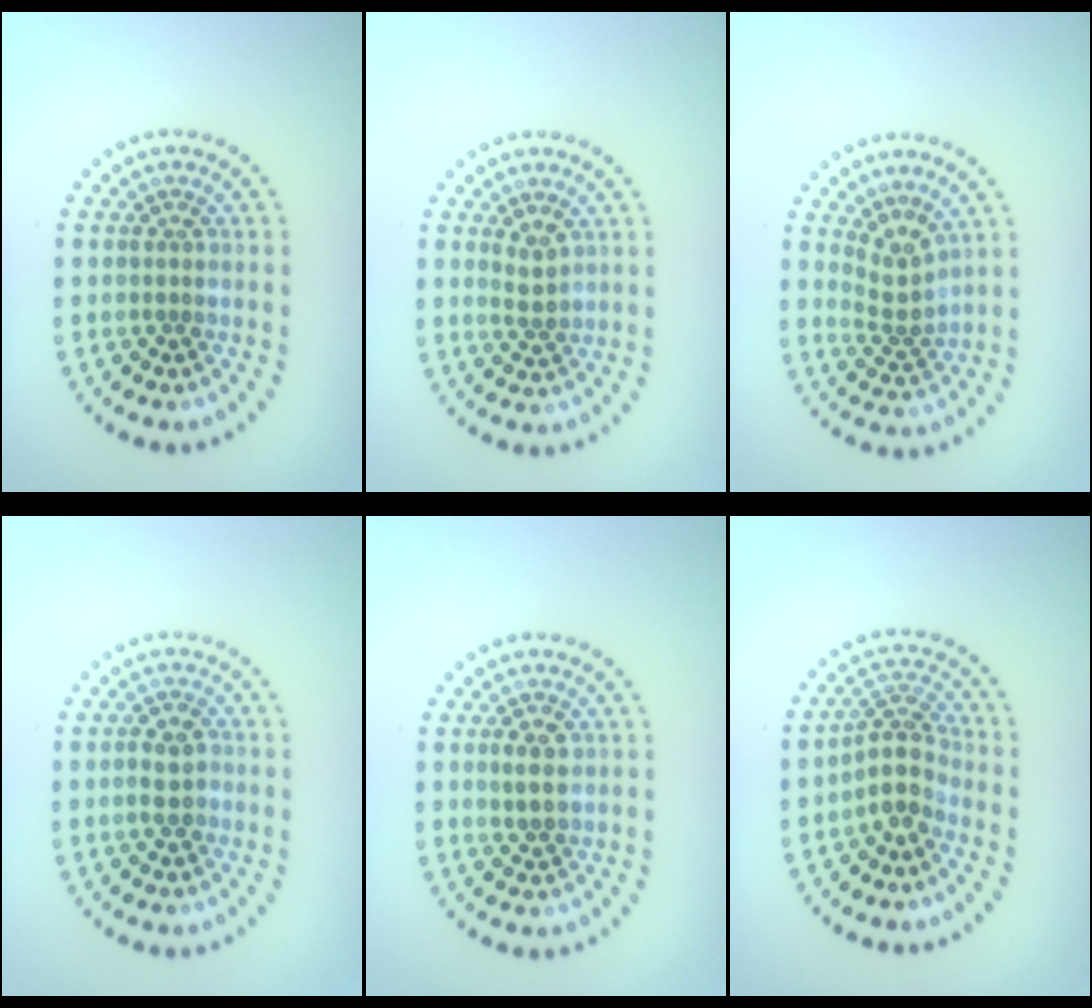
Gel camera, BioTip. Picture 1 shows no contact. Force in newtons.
{"total": 1.7, "press": 1.6, "slide": 0.5}
{"total": 2.5, "press": 1.8, "slide": 1.7}
{"total": 2.4, "press": 2.3, "slide": 0.5}
{"total": 2.1, "press": 2.1, "slide": 0.2}
{"total": 3.2, "press": 2.5, "slide": 2.0}